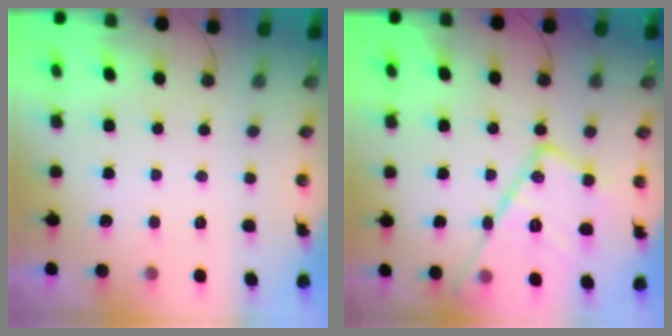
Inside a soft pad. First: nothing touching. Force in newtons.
{"total": 20.3, "press": 20.3, "slide": 1.7}